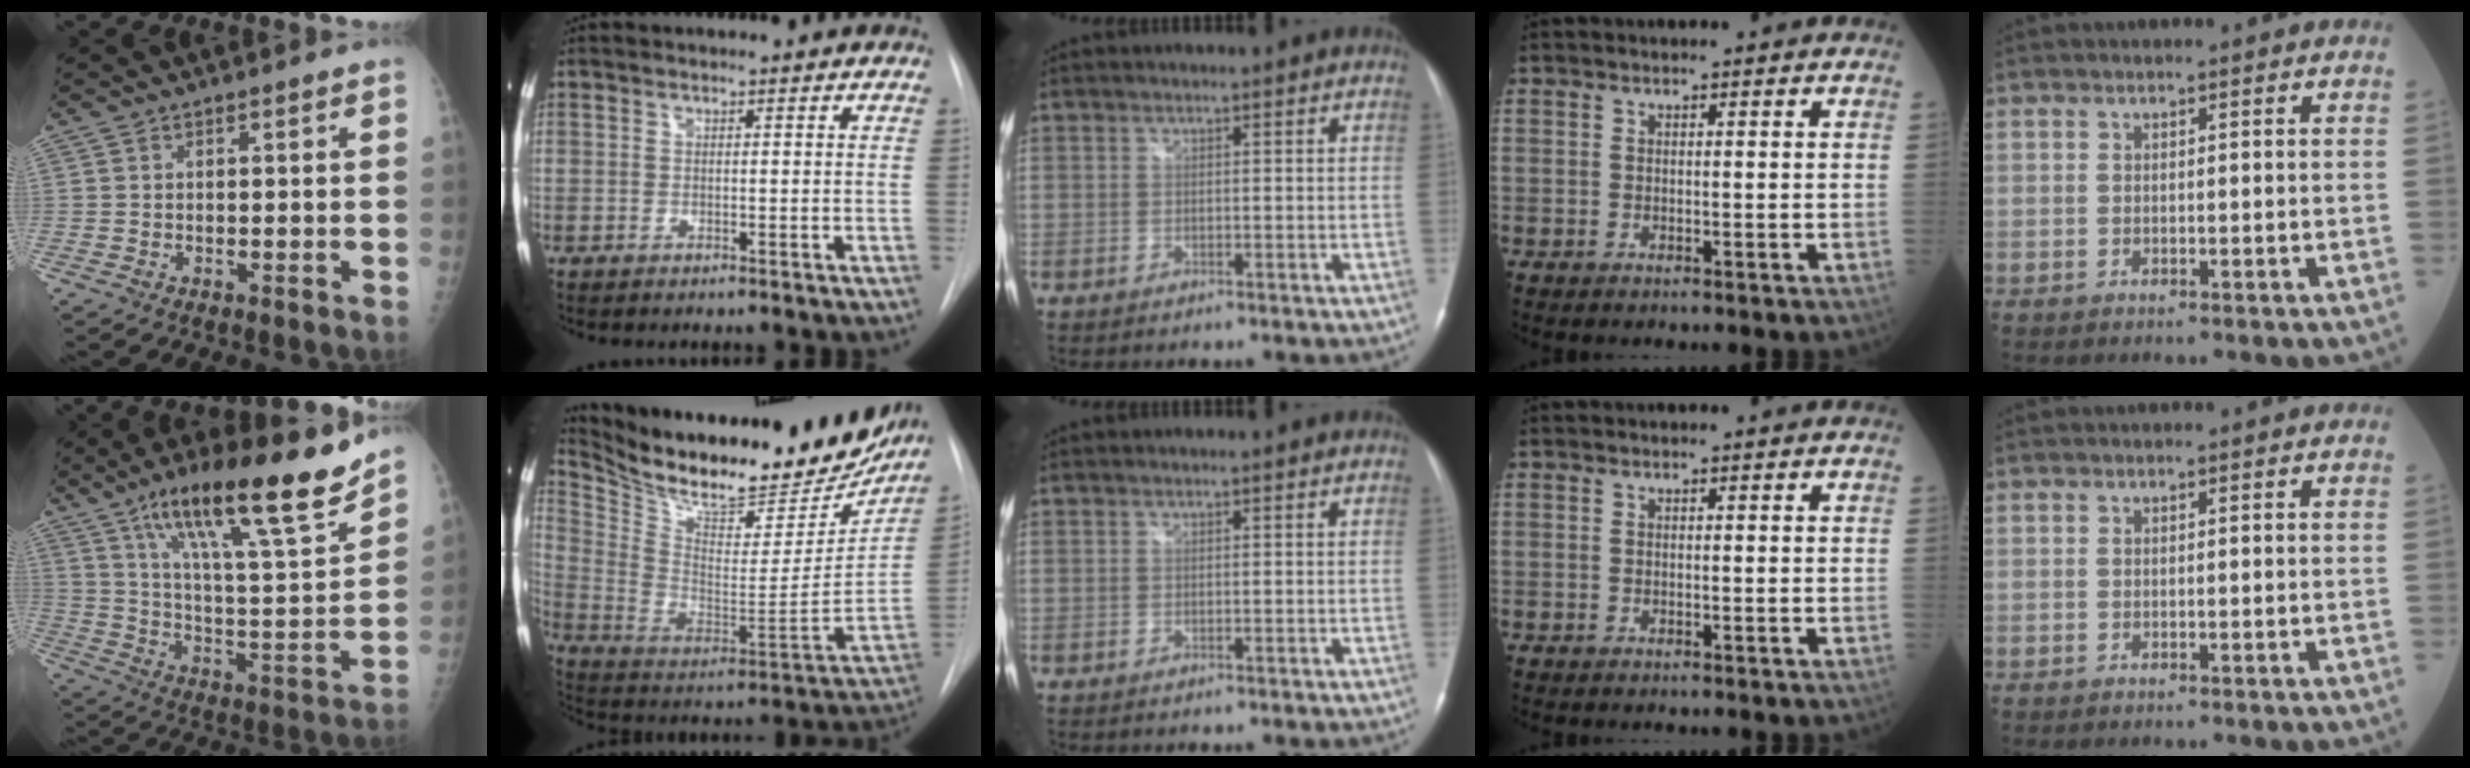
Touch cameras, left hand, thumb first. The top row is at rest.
{"thumb": {"total": 24.1, "force": [16.4, 4.2, 17.1], "torque": [-0.255, -0.065, 0.273]}, "index": {"total": 27.4, "force": [23.2, 7.4, 12.6], "torque": [-0.218, -0.045, 0.335]}}